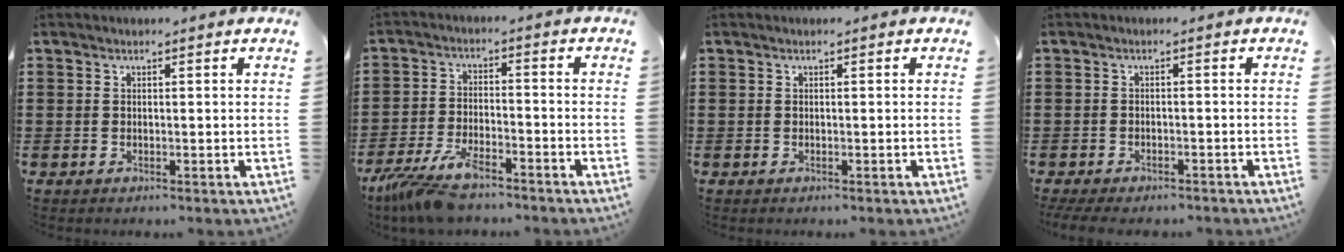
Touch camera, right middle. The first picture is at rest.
{"total": 8.0, "force": [-6.4, 1.9, 4.5], "torque": [-0.108, -0.006, -0.123]}
{"total": 0.0}
{"total": 1.6, "force": [-1.6, 0.3, 0.3], "torque": [-0.010, -0.001, -0.033]}